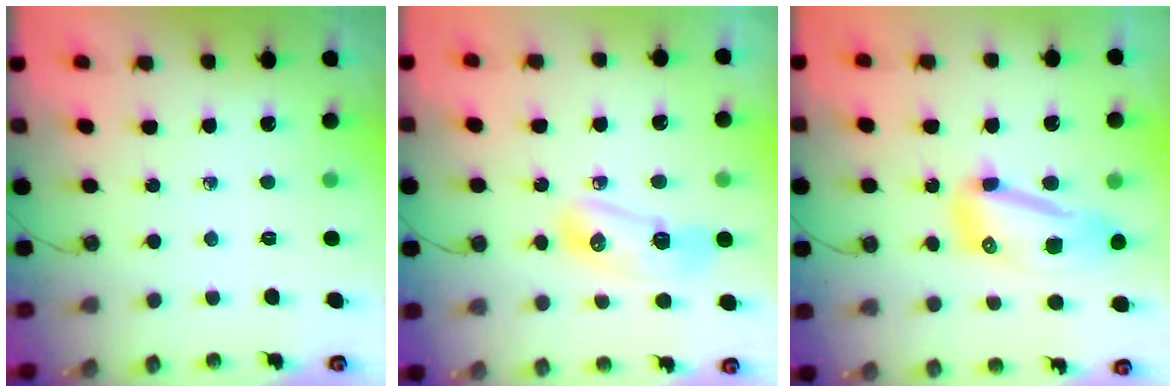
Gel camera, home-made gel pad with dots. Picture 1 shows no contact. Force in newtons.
{"total": 9.8, "press": 9.7, "slide": 1.5}
{"total": 13.6, "press": 13.5, "slide": 1.8}